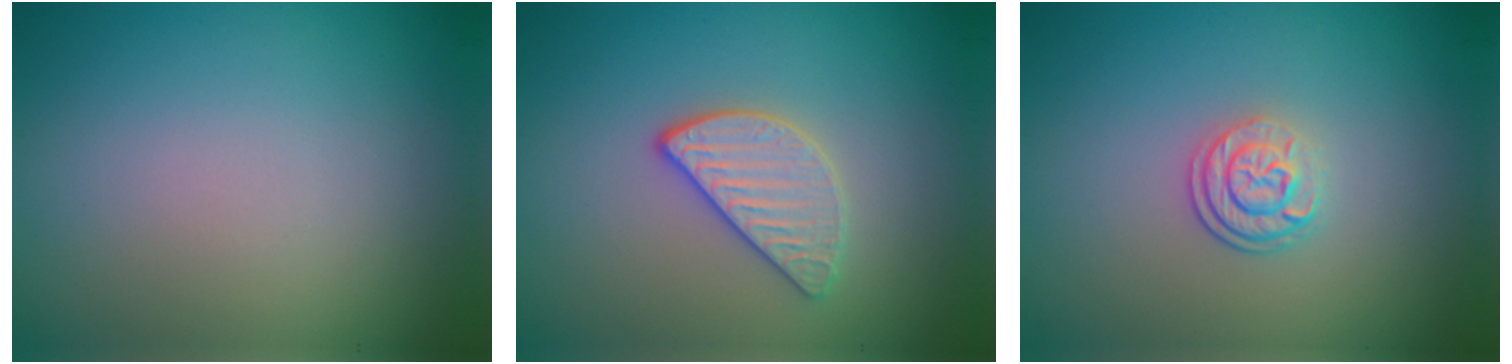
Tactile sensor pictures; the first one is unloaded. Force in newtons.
{"total": 2.8, "press": 2.7, "slide": 0.9}
{"total": 2.5, "press": 1.9, "slide": 1.7}